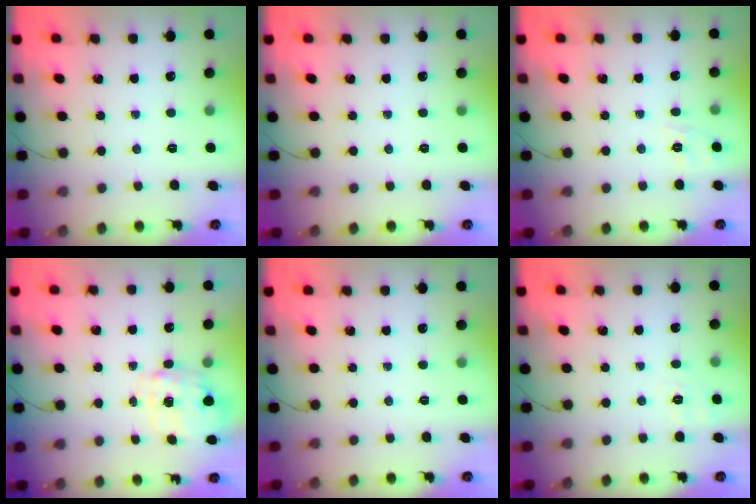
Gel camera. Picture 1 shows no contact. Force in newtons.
{"total": 0.0}
{"total": 2.2, "press": 1.1, "slide": 1.9}
{"total": 3.9, "press": 3.9, "slide": 0.8}
{"total": 0.0}
{"total": 1.9, "press": 0.4, "slide": 1.9}